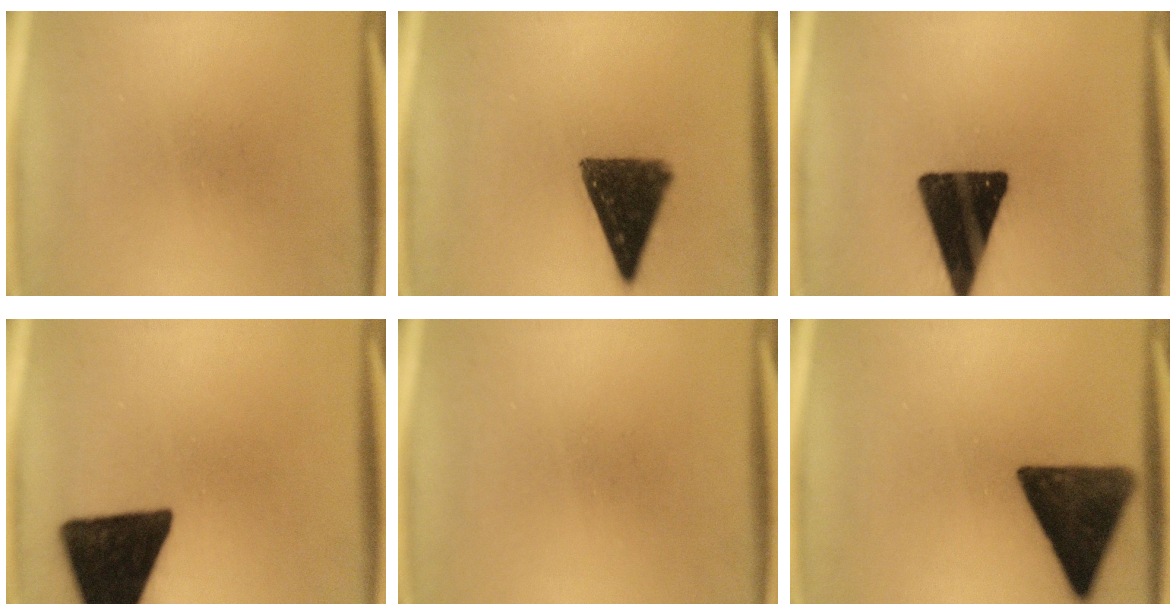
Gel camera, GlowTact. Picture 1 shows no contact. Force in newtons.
{"total": 12.4}
{"total": 18.4}
{"total": 18.7}
{"total": 0.0}
{"total": 14.2}